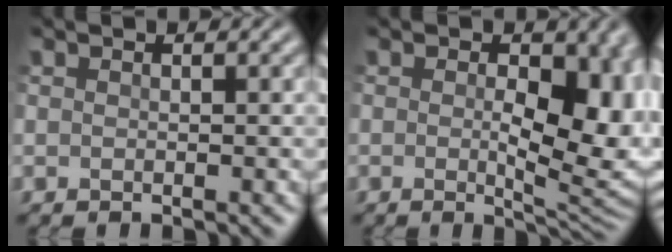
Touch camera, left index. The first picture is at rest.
{"total": 8.5, "force": [-0.1, 3.9, 7.6], "torque": [-0.075, -0.002, 0.002]}